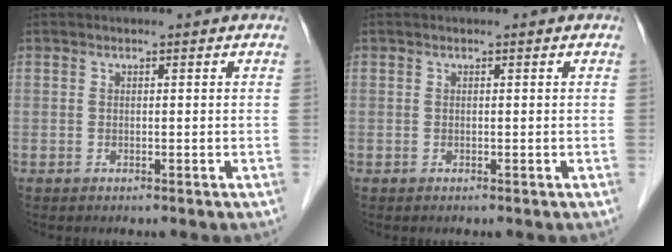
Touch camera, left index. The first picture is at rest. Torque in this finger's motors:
{"motor_torque": [0.00, 0.00, 0.00, 0.00]}